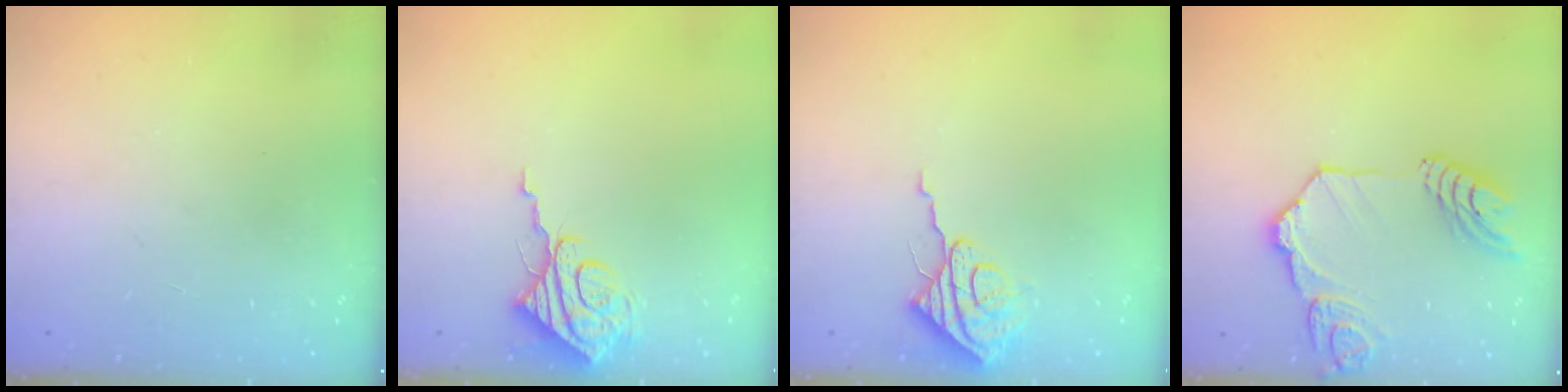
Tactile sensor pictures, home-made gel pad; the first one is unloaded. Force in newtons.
{"total": 8.6, "press": 8.6, "slide": 0.6}
{"total": 7.9, "press": 7.9, "slide": 0.3}
{"total": 15.3, "press": 15.3, "slide": 1.5}